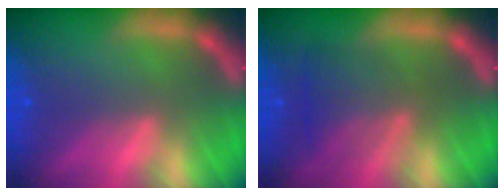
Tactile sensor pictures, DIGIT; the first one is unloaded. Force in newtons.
{"total": 5.1}